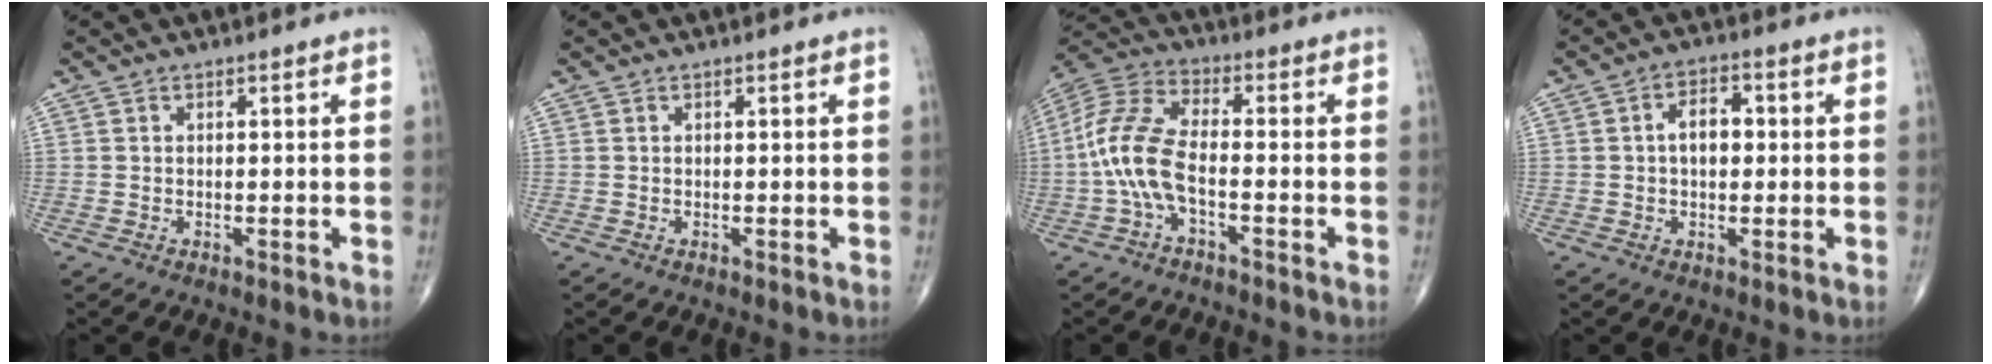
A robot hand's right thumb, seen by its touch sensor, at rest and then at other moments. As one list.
[{"total": 0.0}, {"total": 11.0, "force": [-2.7, 4.6, 9.6], "torque": [-0.222, 0.035, -0.061]}, {"total": 5.4, "force": [0.3, 3.4, 4.2], "torque": [-0.056, 0.014, -0.002]}]